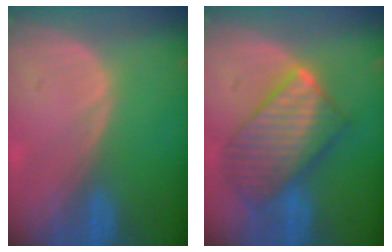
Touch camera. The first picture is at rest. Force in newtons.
{"total": 10.2, "press": 10.1, "slide": 0.8}